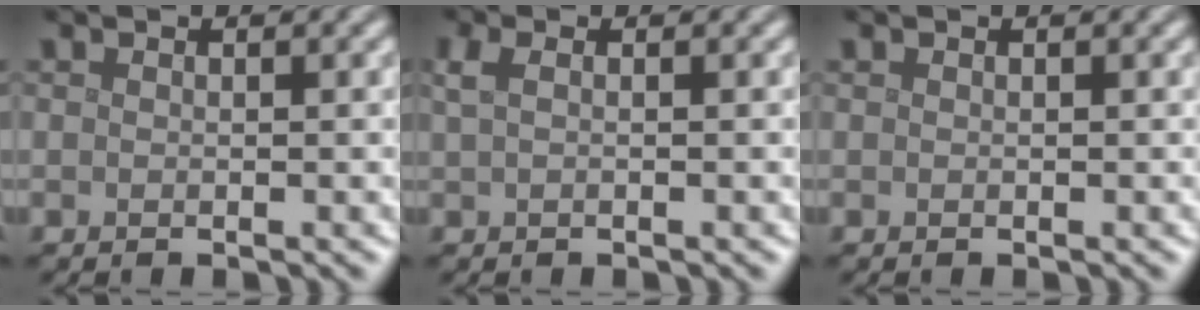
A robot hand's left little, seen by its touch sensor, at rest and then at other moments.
{"total": 1.4, "force": [0.5, 0.5, 1.2], "torque": [-0.030, 0.007, 0.008]}
{"total": 0.0}